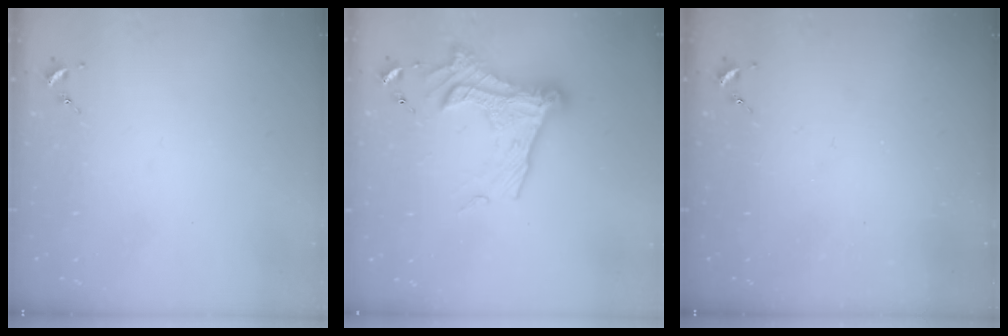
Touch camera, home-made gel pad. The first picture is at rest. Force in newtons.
{"total": 20.9, "press": 20.8, "slide": 1.7}
{"total": 0.0}